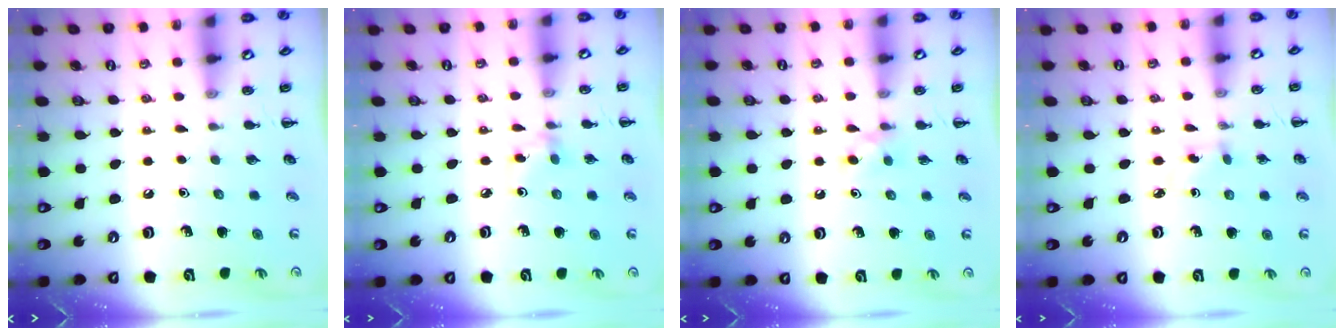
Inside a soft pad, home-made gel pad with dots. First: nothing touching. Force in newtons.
{"total": 2.9, "press": 2.8, "slide": 0.8}
{"total": 2.9, "press": 2.7, "slide": 1.1}
{"total": 2.8, "press": 2.5, "slide": 1.2}